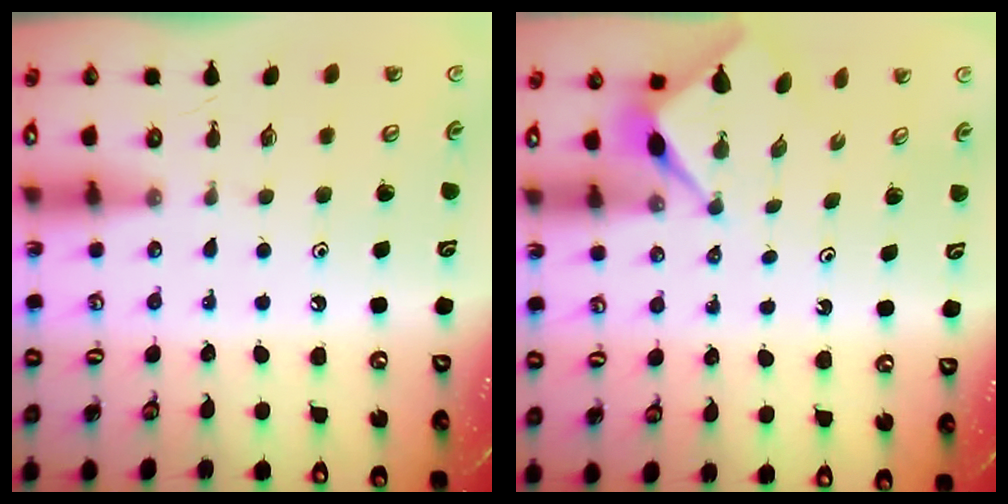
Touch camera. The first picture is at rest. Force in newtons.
{"total": 2.8, "press": 2.8, "slide": 0.2}